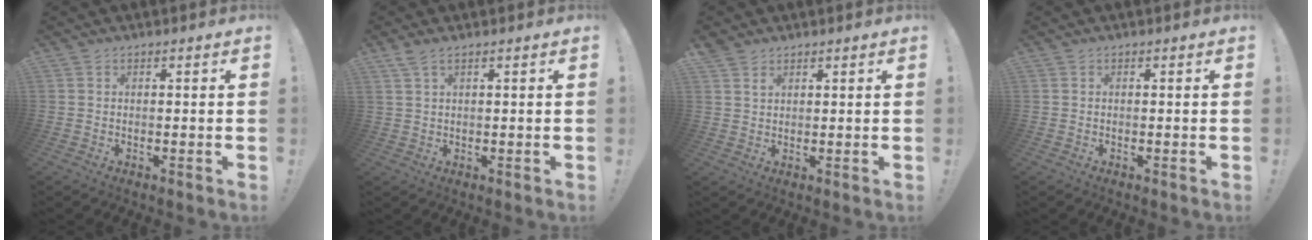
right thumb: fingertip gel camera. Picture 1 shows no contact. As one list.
[{"total": 3.0, "force": [1.7, 0.9, 2.3], "torque": [-0.047, -0.001, 0.034]}, {"total": 2.6, "force": [2.2, 1.4, 0.6], "torque": [0.000, -0.018, 0.039]}, {"total": 0.0}]